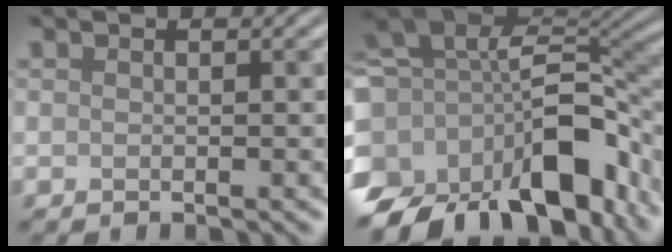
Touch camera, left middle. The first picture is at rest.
{"total": 16.4, "force": [-7.1, 9.6, 11.3], "torque": [-0.213, -0.014, -0.108]}